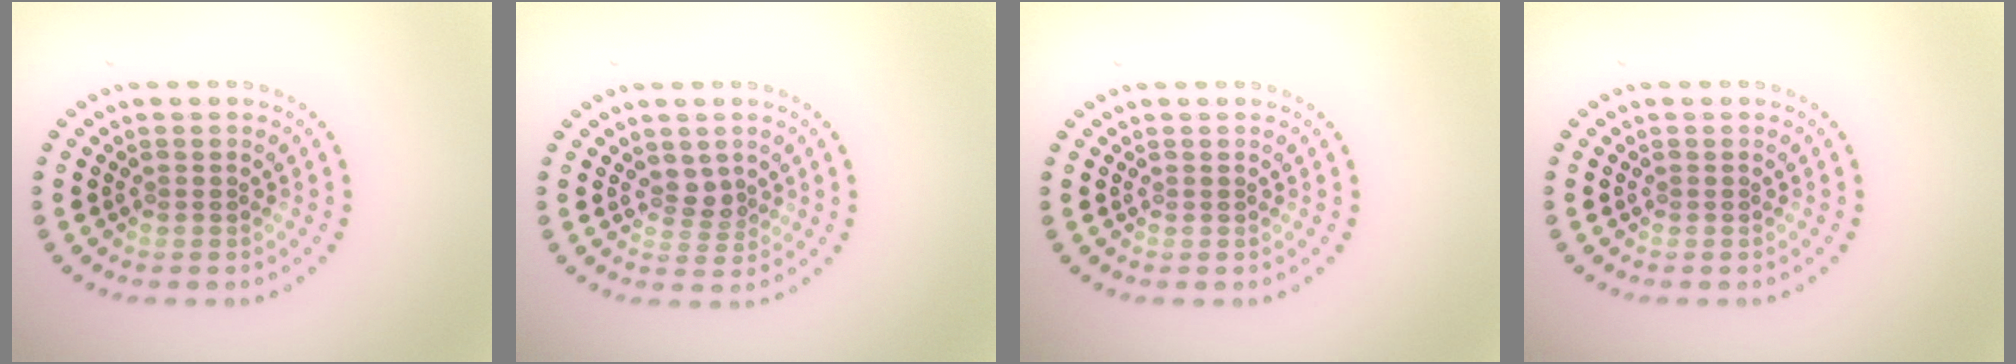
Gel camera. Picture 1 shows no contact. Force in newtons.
{"total": 1.7, "press": 1.4, "slide": 1.0}
{"total": 0.0}
{"total": 0.0}